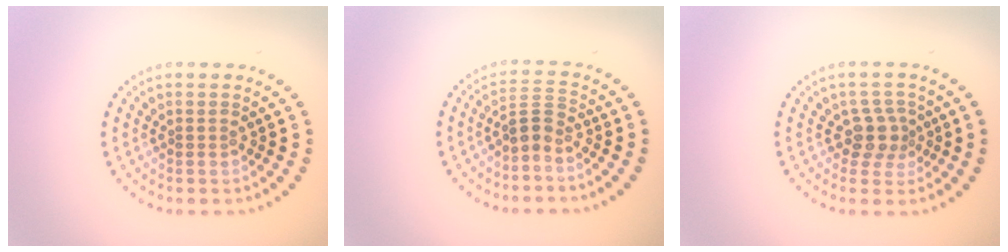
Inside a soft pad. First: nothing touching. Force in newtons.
{"total": 2.2, "press": 1.5, "slide": 1.6}
{"total": 2.5, "press": 1.9, "slide": 1.6}